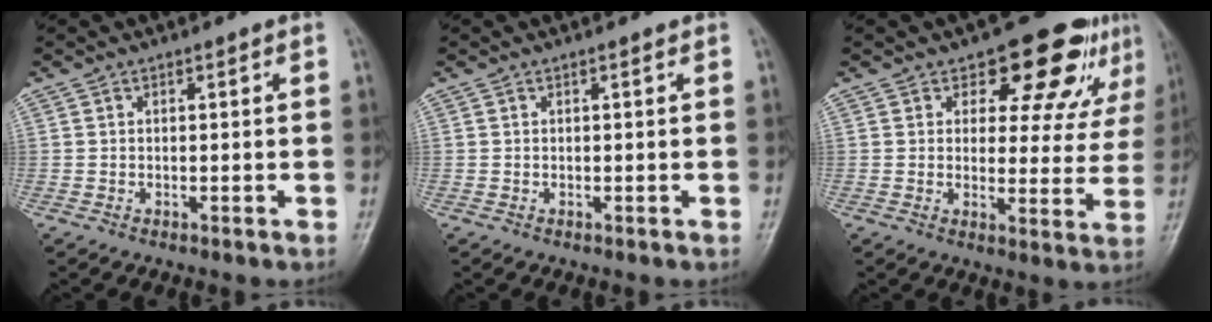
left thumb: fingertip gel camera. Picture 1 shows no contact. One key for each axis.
{"total": 0.0}
{"total": 13.3, "fx": 8.5, "fy": 6.8, "fz": 7.7, "tx": -0.039, "ty": -0.045, "tz": 0.101}